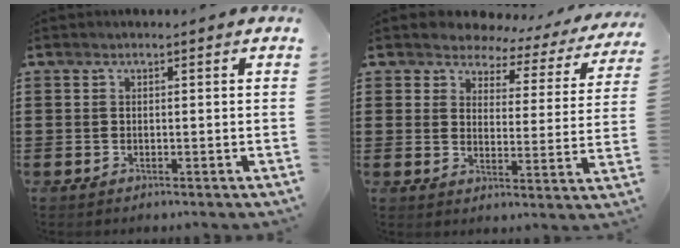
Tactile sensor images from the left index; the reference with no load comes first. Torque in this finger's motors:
{"motor_torque": [2.14, 0.00, 0.34, 0.00]}